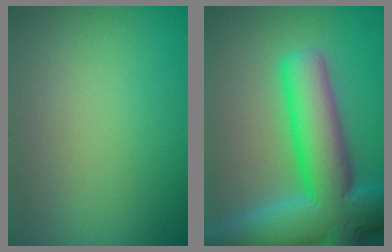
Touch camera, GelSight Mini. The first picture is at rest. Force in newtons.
{"total": 13.3, "press": 13.3, "slide": 0.5}